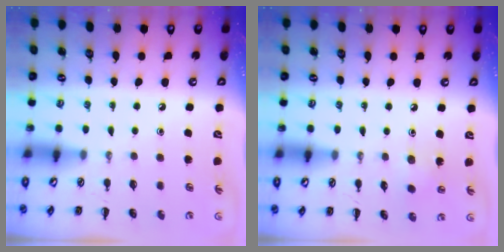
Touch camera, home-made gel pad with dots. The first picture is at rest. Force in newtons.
{"total": 3.4, "press": 3.2, "slide": 0.9}